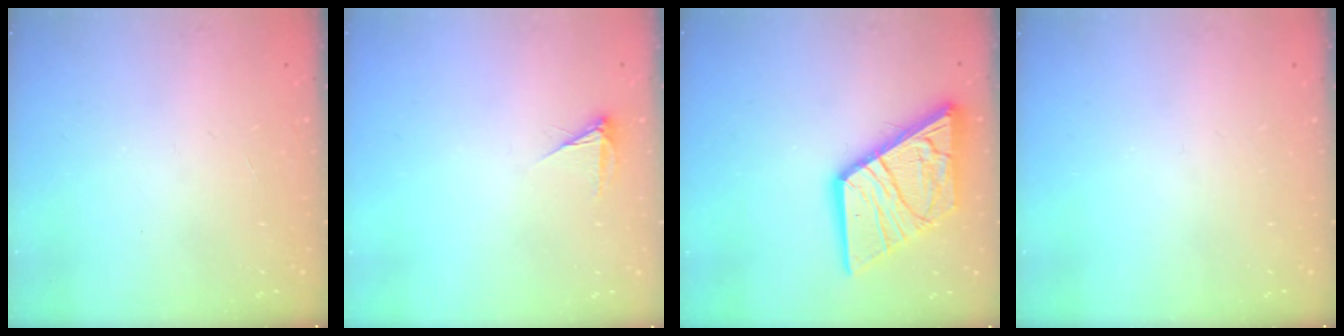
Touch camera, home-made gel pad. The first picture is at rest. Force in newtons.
{"total": 3.4, "press": 3.4, "slide": 0.5}
{"total": 20.2, "press": 20.0, "slide": 2.4}
{"total": 0.0}